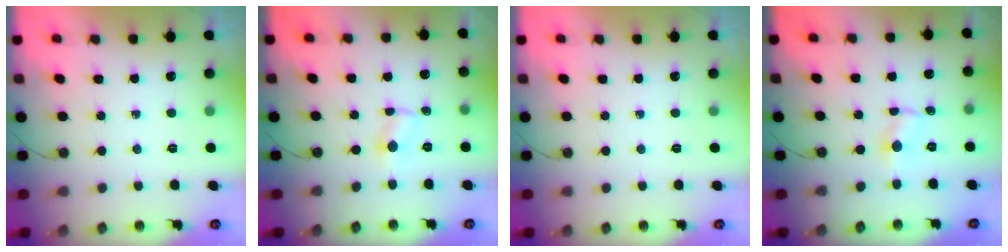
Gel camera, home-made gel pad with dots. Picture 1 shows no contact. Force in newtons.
{"total": 1.8, "press": 1.8, "slide": 0.2}
{"total": 0.0}
{"total": 1.6, "press": 1.5, "slide": 0.2}